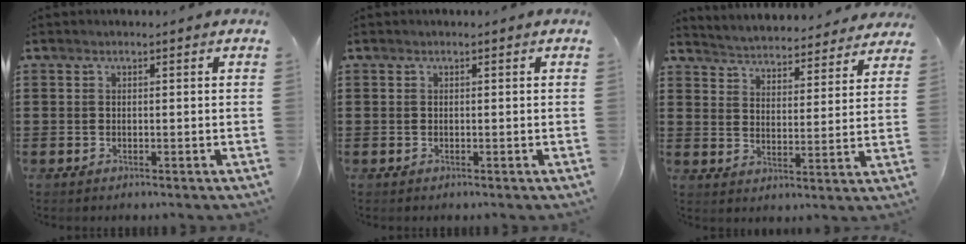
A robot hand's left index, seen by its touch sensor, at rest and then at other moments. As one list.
[{"total": 0.0}, {"total": 3.9, "force": [3.9, -0.3, -0.2], "torque": [-0.021, -0.037, 0.062]}]